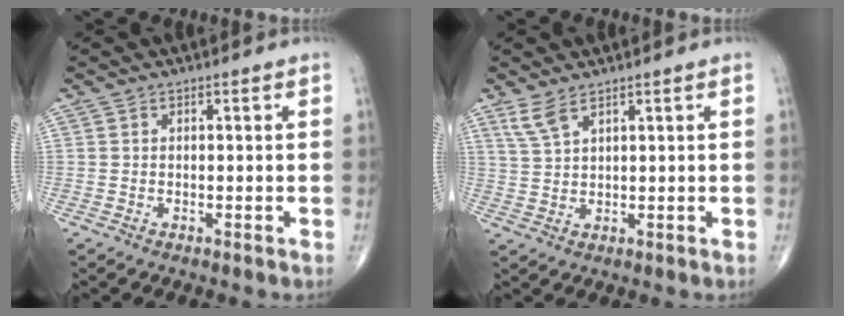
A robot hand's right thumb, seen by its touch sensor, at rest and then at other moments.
{"total": 3.8, "force": [2.7, 1.0, 2.5], "torque": [-0.059, -0.006, 0.064]}